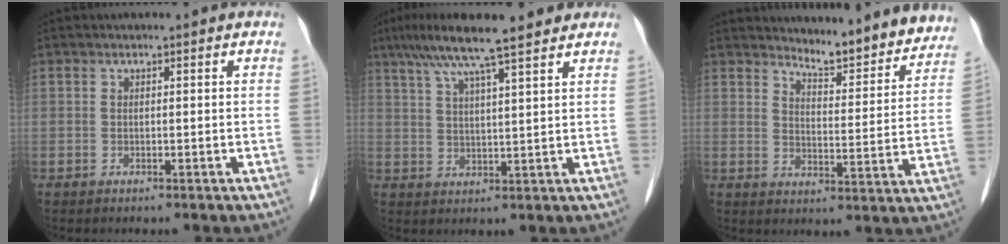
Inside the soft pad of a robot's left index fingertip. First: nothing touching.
{"total": 11.4, "force": [8.8, 0.8, 7.3], "torque": [-0.123, 0.035, 0.138]}
{"total": 12.1, "force": [11.6, 2.1, 2.4], "torque": [-0.019, -0.026, 0.140]}